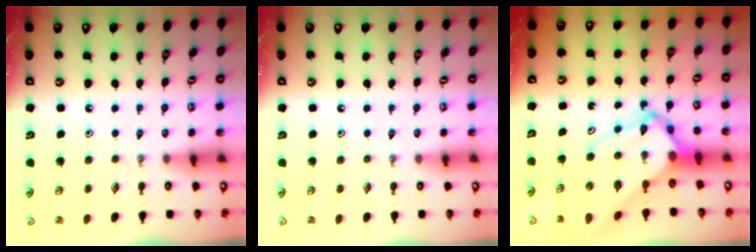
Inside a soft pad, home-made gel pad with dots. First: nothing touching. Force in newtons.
{"total": 0.0}
{"total": 9.6, "press": 9.5, "slide": 0.9}